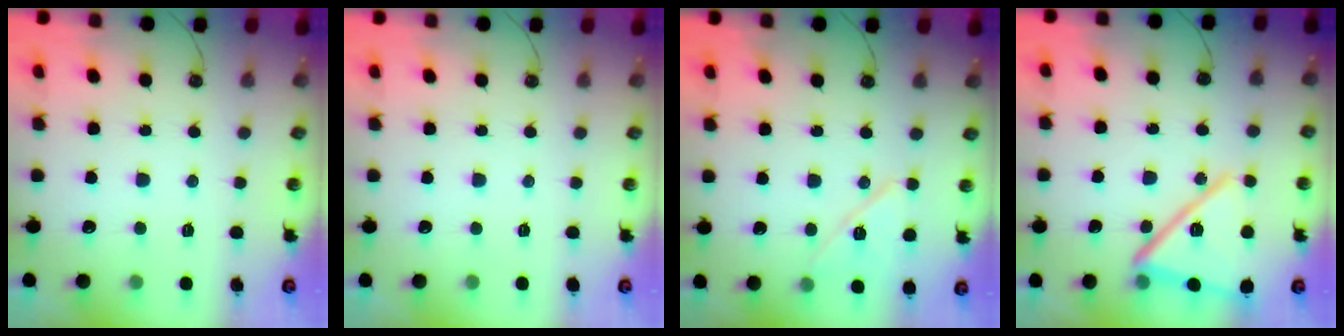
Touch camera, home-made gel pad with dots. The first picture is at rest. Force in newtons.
{"total": 1.5, "press": 0.5, "slide": 1.4}
{"total": 10.4, "press": 10.4, "slide": 0.8}
{"total": 19.0, "press": 19.0, "slide": 1.3}